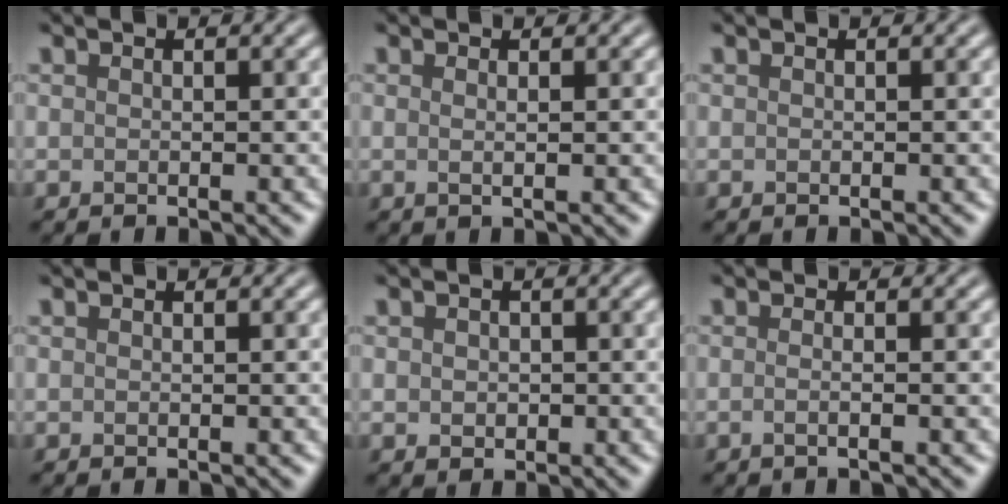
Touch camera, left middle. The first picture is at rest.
{"total": 1.0, "force": [0.2, 0.4, 0.9], "torque": [-0.012, 0.000, -0.002]}
{"total": 0.0}
{"total": 0.0}
{"total": 1.1, "force": [0.0, 0.9, 0.6], "torque": [-0.010, -0.002, -0.001]}
{"total": 1.9, "force": [0.0, 0.9, 1.6], "torque": [-0.002, -0.010, -0.020]}